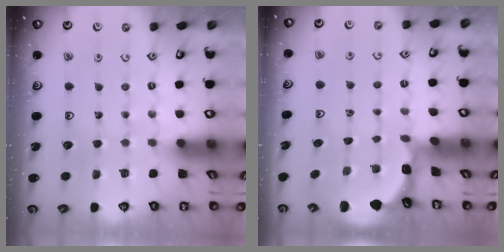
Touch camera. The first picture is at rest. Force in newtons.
{"total": 1.3, "press": 1.3, "slide": 0.3}